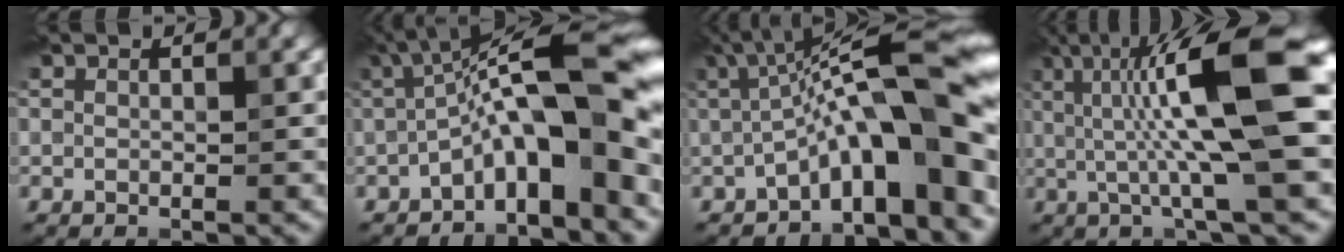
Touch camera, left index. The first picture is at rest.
{"total": 11.7, "force": [-2.3, 3.1, 11.1], "torque": [-0.176, 0.028, -0.048]}
{"total": 12.5, "force": [-1.2, 2.7, 12.1], "torque": [-0.175, 0.031, -0.026]}
{"total": 12.0, "force": [1.7, 2.3, 11.6], "torque": [-0.183, 0.017, 0.026]}